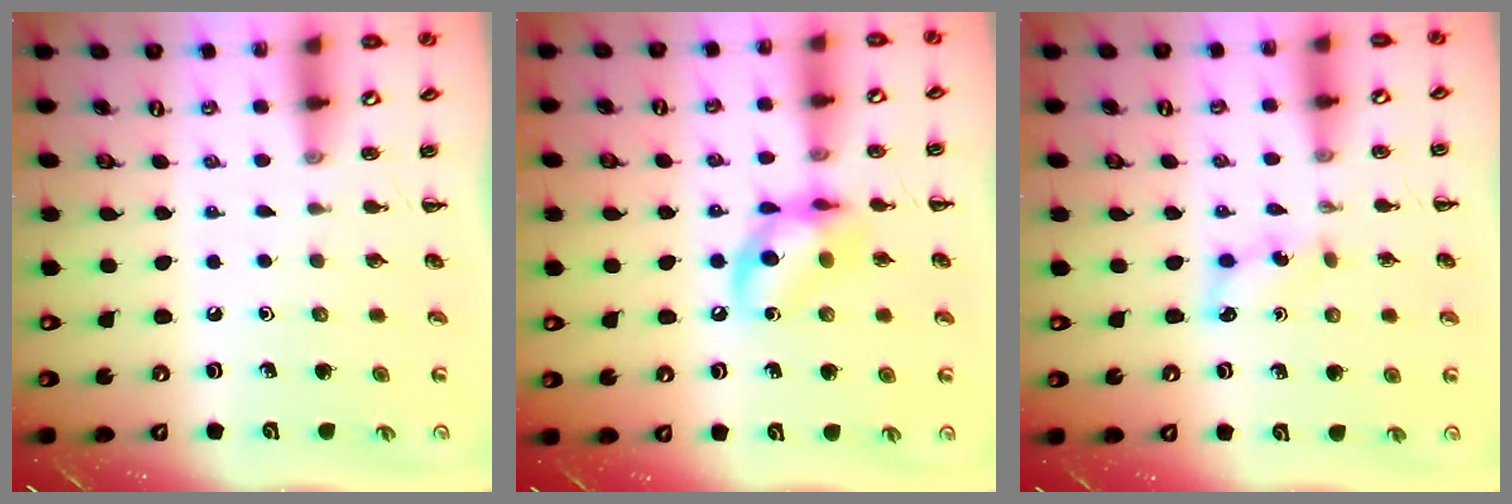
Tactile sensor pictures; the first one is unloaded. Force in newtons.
{"total": 12.6, "press": 12.4, "slide": 2.2}
{"total": 3.6, "press": 3.5, "slide": 1.1}